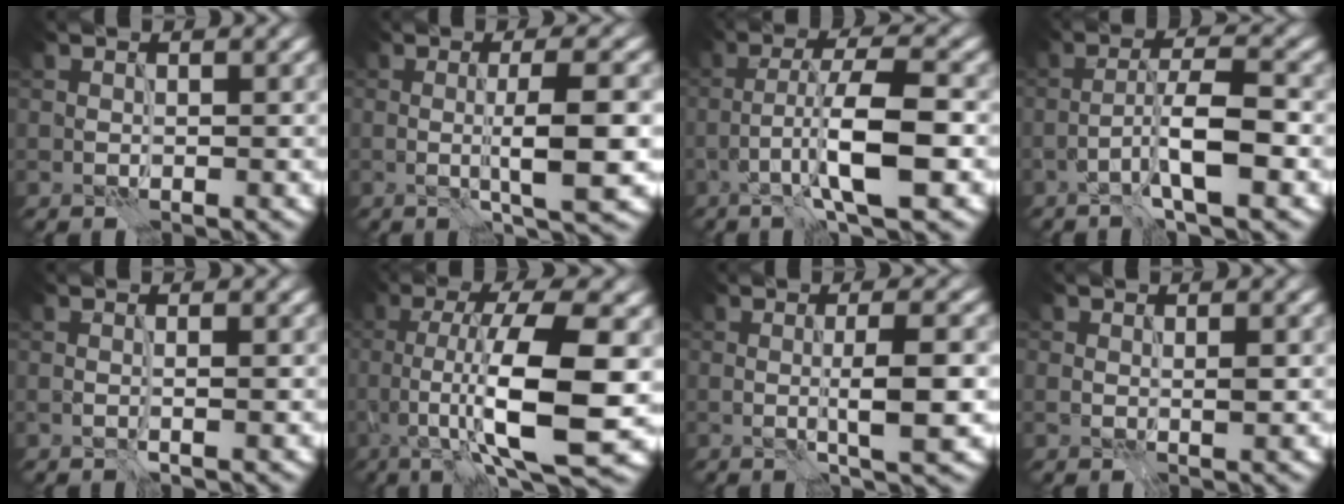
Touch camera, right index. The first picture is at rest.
{"total": 5.7, "force": [-0.6, 1.0, 5.6], "torque": [-0.080, 0.002, -0.009]}
{"total": 6.6, "force": [-2.1, 1.2, 6.1], "torque": [-0.100, 0.013, -0.040]}
{"total": 4.5, "force": [-2.0, 0.7, 4.0], "torque": [-0.069, 0.012, -0.041]}
{"total": 0.7, "force": [-0.2, 0.1, 0.6], "torque": [-0.009, 0.002, -0.008]}
{"total": 12.1, "force": [-1.6, 3.6, 11.5], "torque": [-0.182, 0.000, -0.029]}
{"total": 4.5, "force": [-0.5, 0.8, 4.4], "torque": [-0.064, 0.002, -0.008]}
{"total": 0.8, "force": [0.1, 0.3, 0.7], "torque": [-0.010, -0.002, 0.003]}